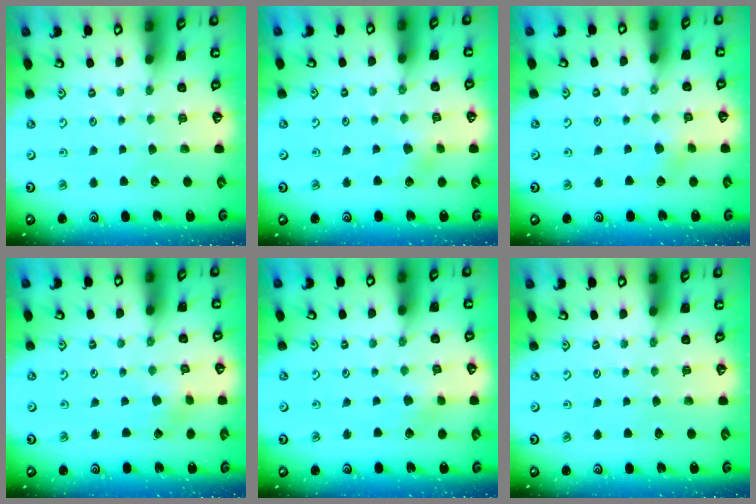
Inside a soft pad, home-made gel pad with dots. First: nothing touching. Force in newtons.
{"total": 4.5, "press": 4.4, "slide": 0.5}
{"total": 3.7, "press": 3.7, "slide": 0.5}
{"total": 1.2, "press": 1.2, "slide": 0.1}
{"total": 3.4, "press": 3.3, "slide": 0.4}
{"total": 0.0}